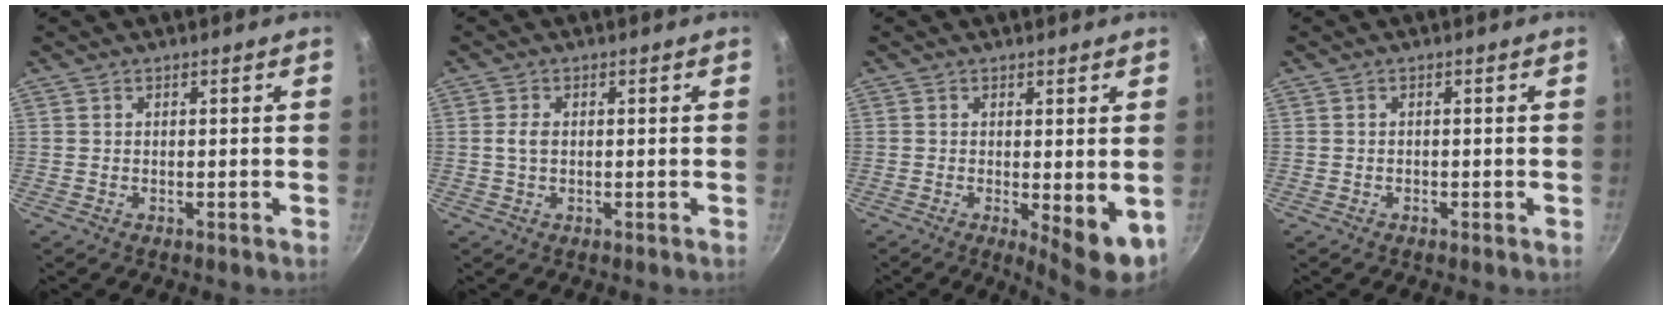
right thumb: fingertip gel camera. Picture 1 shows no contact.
{"total": 2.1, "force": [0.1, 1.3, 1.7], "torque": [-0.032, 0.005, 0.000]}
{"total": 6.9, "force": [-0.6, 2.2, 6.5], "torque": [-0.076, -0.012, -0.001]}
{"total": 0.0}